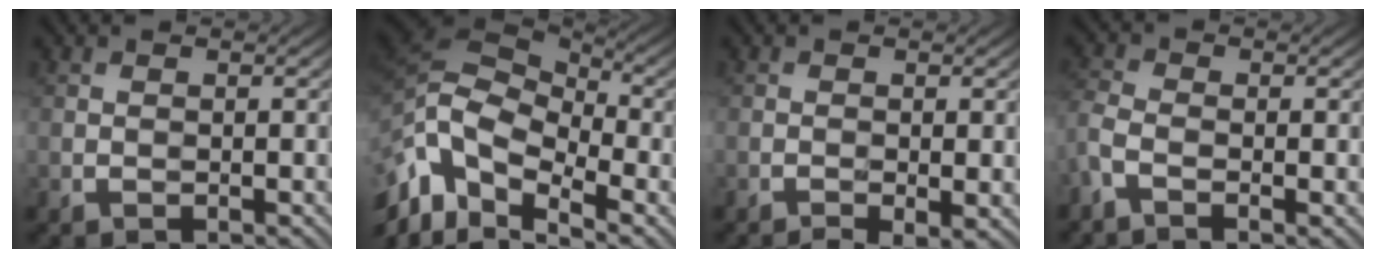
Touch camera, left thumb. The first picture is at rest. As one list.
[{"total": 14.1, "force": [-4.7, 8.4, 10.4], "torque": [-0.246, -0.010, -0.074]}, {"total": 2.6, "force": [-1.1, 0.4, 2.3], "torque": [-0.042, -0.003, -0.015]}, {"total": 3.6, "force": [-1.9, 1.4, 2.6], "torque": [-0.073, -0.007, -0.050]}]